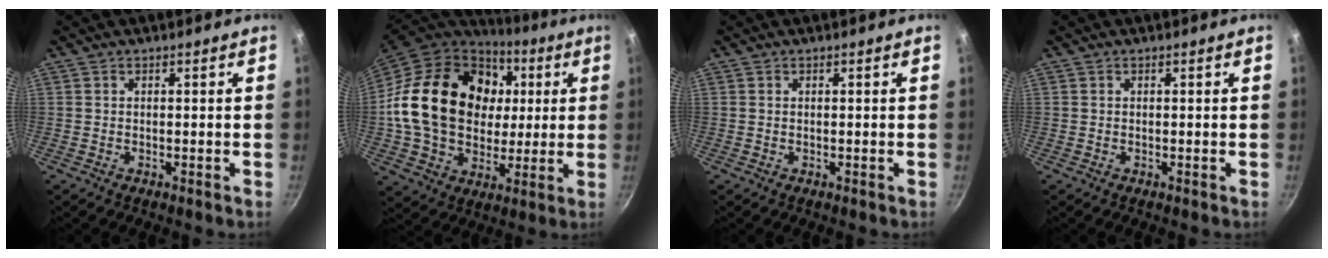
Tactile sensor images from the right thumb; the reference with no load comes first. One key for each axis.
{"total": 26.0, "fx": 3.8, "fy": 19.8, "fz": 16.4, "tx": -0.266, "ty": 0.019, "tz": 0.071}
{"total": 0.0}
{"total": 0.0}